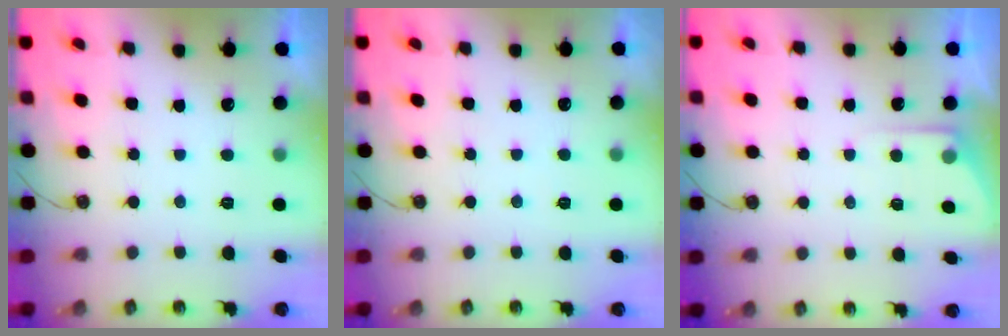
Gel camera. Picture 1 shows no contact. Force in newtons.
{"total": 2.4, "press": 2.4, "slide": 0.4}
{"total": 3.8, "press": 3.7, "slide": 0.6}